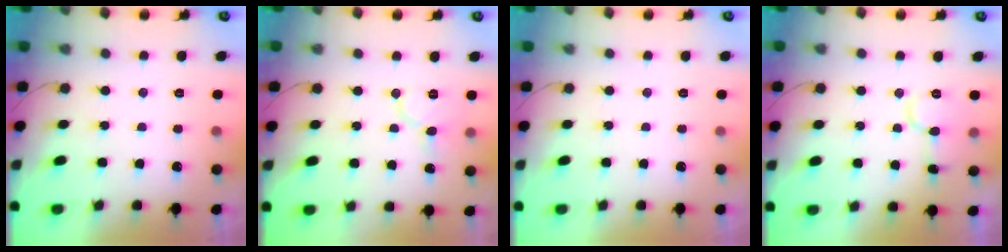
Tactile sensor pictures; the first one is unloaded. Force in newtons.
{"total": 8.4, "press": 8.3, "slide": 0.9}
{"total": 0.0}
{"total": 8.1, "press": 8.1, "slide": 0.8}